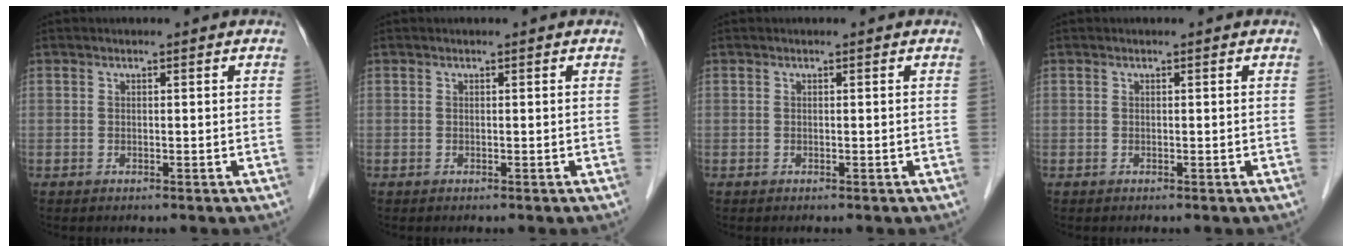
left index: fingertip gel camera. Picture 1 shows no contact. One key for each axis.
{"total": 0.0}
{"total": 0.0}
{"total": 0.0}